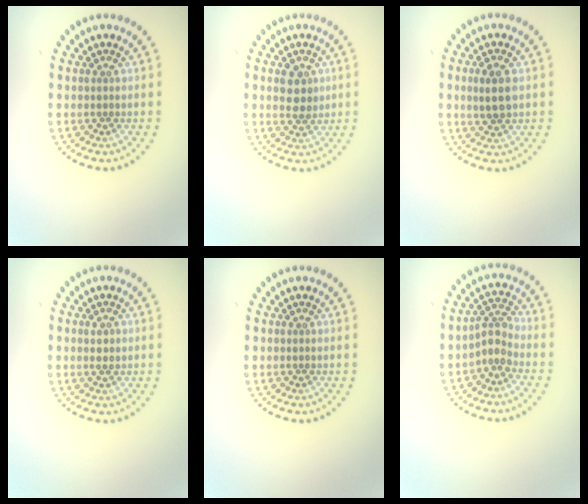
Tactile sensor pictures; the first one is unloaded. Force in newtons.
{"total": 2.7, "press": 2.6, "slide": 0.7}
{"total": 2.9, "press": 2.8, "slide": 0.4}
{"total": 1.1, "press": 1.1, "slide": 0.2}
{"total": 0.0}
{"total": 2.4, "press": 1.7, "slide": 1.7}